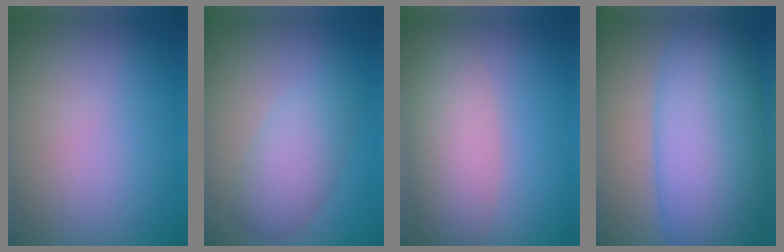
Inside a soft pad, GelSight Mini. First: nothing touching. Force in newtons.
{"total": 3.4, "press": 3.4, "slide": 0.1}
{"total": 4.1, "press": 4.1, "slide": 0.2}
{"total": 11.1, "press": 11.0, "slide": 0.4}